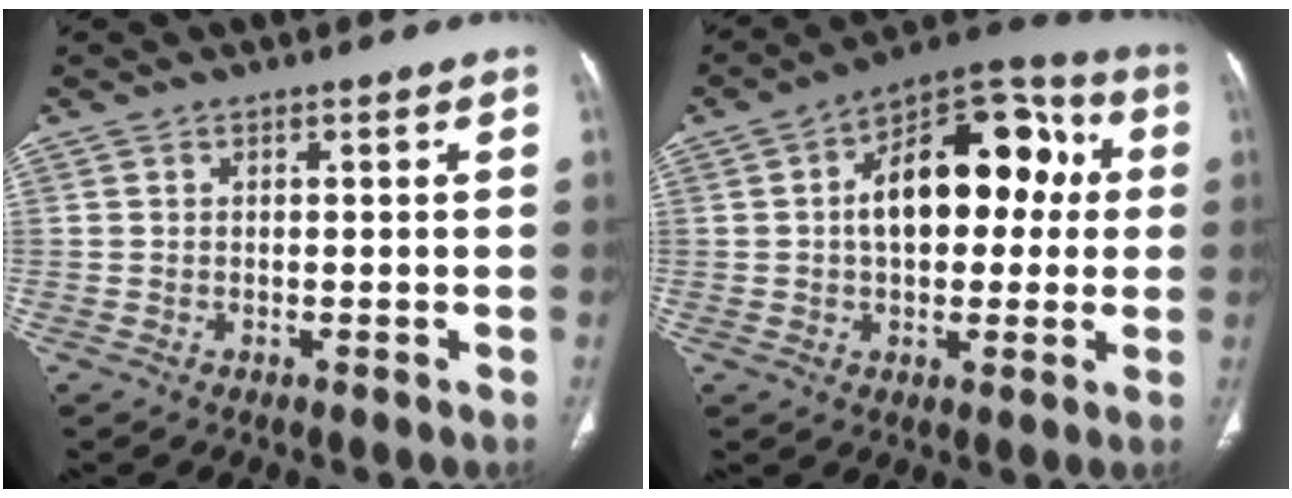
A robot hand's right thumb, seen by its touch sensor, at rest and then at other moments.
{"total": 18.5, "force": [2.4, 11.0, 14.7], "torque": [-0.174, 0.041, 0.029]}